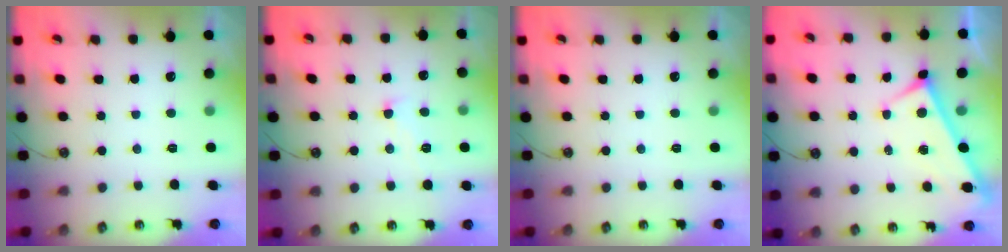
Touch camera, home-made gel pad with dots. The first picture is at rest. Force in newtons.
{"total": 0.9, "press": 0.7, "slide": 0.6}
{"total": 0.0}
{"total": 2.5, "press": 2.5, "slide": 0.6}